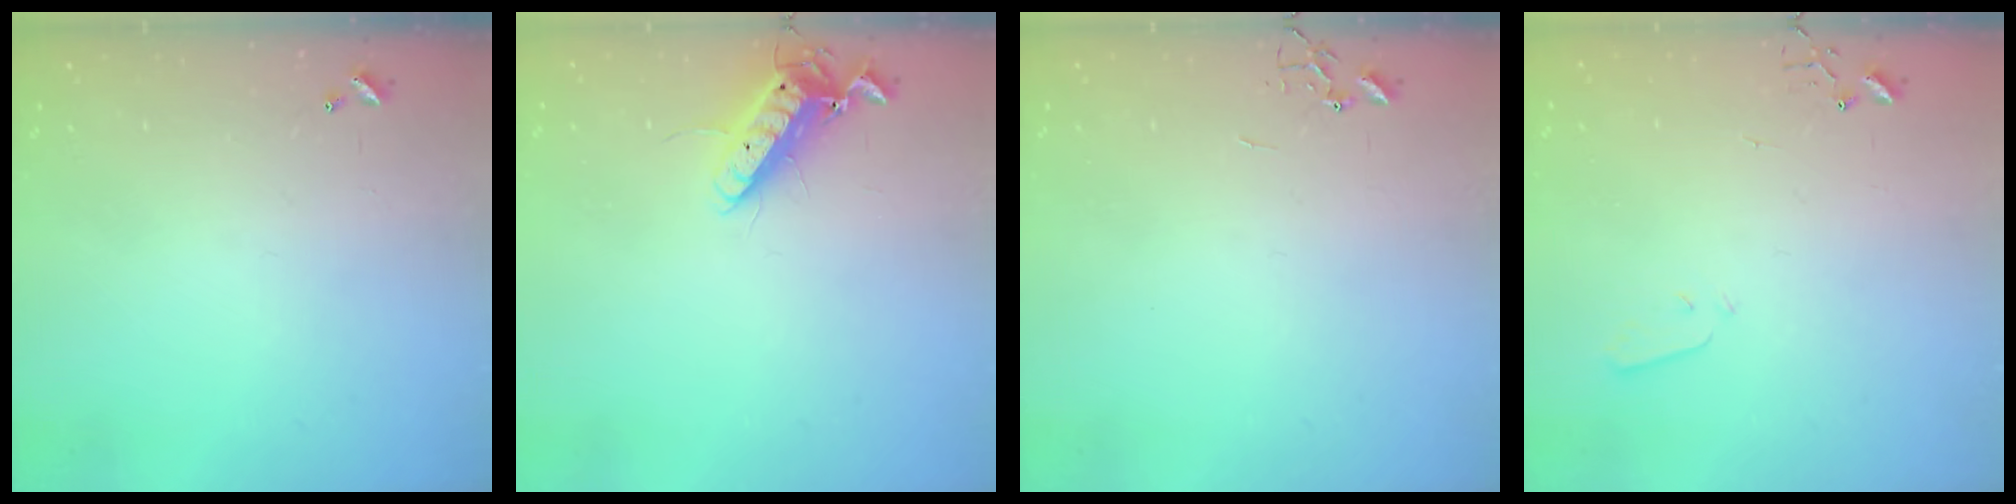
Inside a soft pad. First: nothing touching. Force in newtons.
{"total": 12.2, "press": 12.1, "slide": 1.7}
{"total": 0.0}
{"total": 2.8, "press": 2.7, "slide": 0.4}